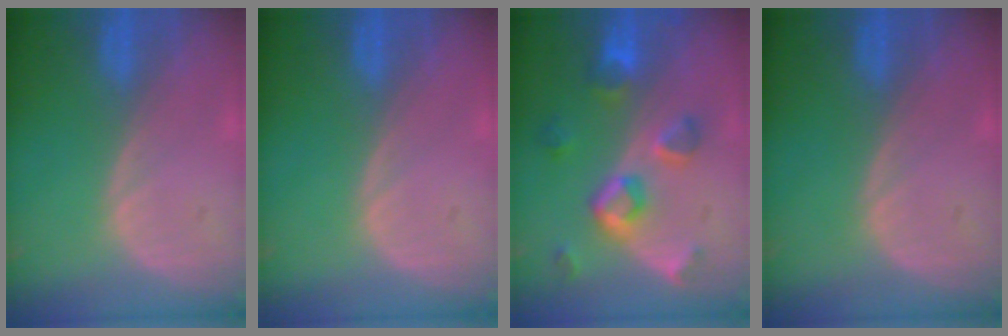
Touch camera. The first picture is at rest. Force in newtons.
{"total": 0.0}
{"total": 7.8, "press": 7.0, "slide": 3.4}
{"total": 0.0}